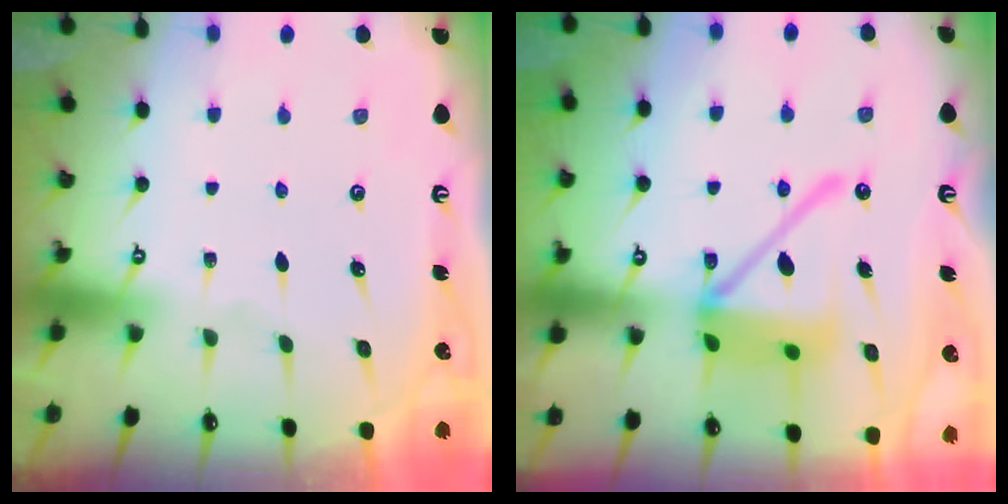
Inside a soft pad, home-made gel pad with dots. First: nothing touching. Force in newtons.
{"total": 16.4, "press": 16.3, "slide": 1.9}